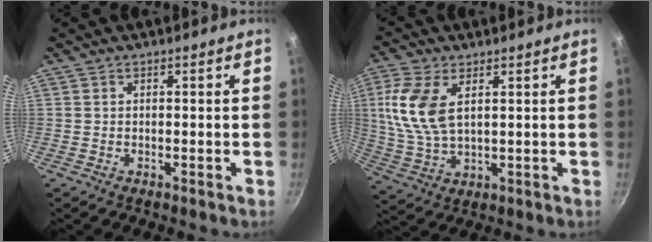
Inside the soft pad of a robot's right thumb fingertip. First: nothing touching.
{"total": 11.2, "force": [3.1, 5.9, 9.0], "torque": [-0.192, -0.003, 0.068]}